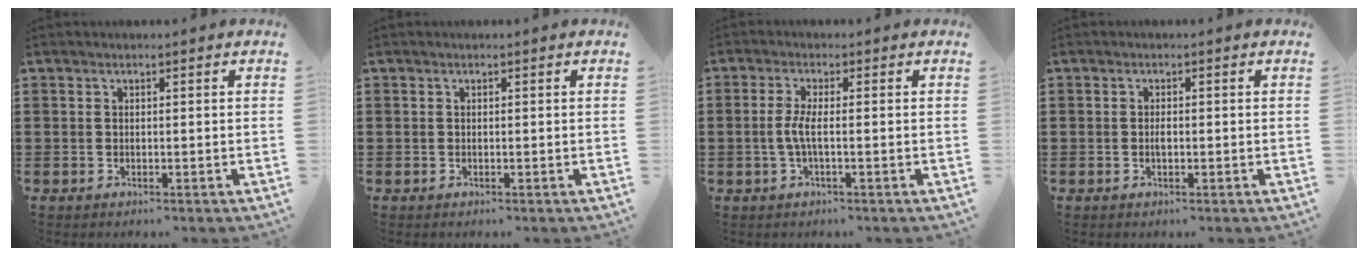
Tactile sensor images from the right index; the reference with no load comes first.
{"total": 0.0}
{"total": 3.5, "force": [-0.6, 0.5, 3.4], "torque": [-0.092, -0.011, -0.021]}
{"total": 1.3, "force": [-0.2, 0.5, 1.2], "torque": [-0.024, -0.002, -0.003]}